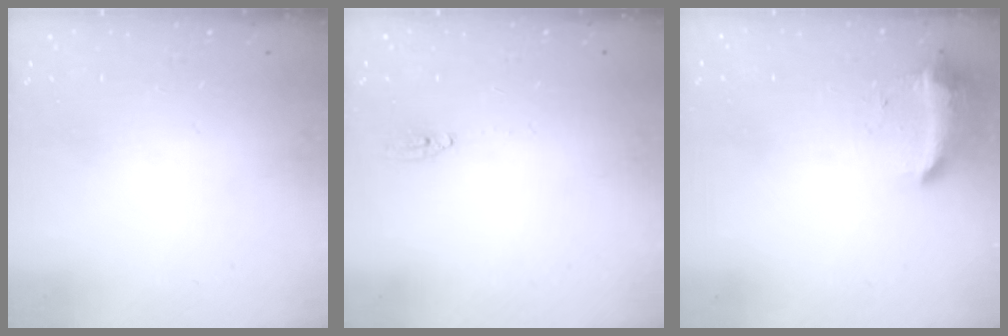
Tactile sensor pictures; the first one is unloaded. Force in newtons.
{"total": 2.9, "press": 2.8, "slide": 0.2}
{"total": 8.5, "press": 8.5, "slide": 0.4}